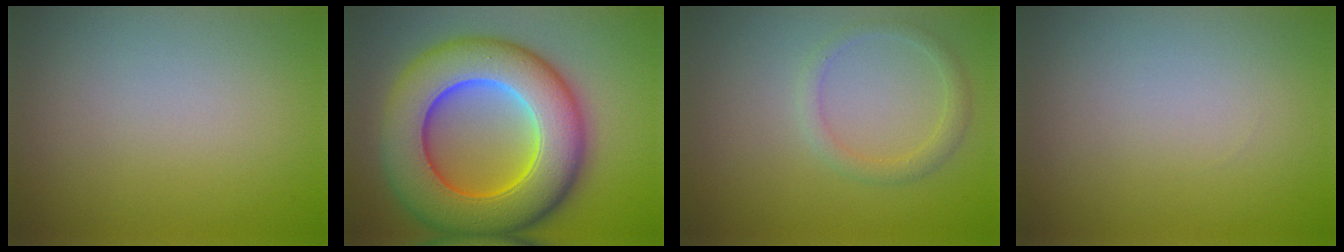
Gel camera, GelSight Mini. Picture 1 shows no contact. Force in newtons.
{"total": 13.3, "press": 13.3, "slide": 0.2}
{"total": 1.7, "press": 1.7, "slide": 0.2}
{"total": 0.0}